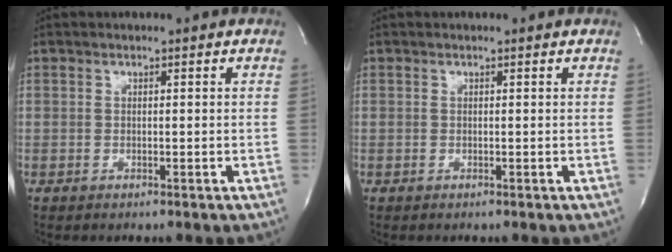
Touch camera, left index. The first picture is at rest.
{"total": 0.0}